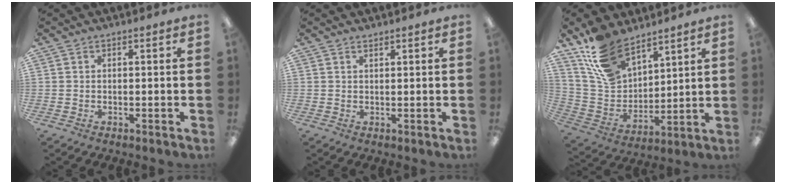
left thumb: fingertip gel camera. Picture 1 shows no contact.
{"total": 0.9, "force": [0.9, 0.1, 0.1], "torque": [-0.002, -0.001, 0.018]}
{"total": 14.9, "force": [11.3, 7.8, 5.8], "torque": [-0.143, -0.056, 0.223]}